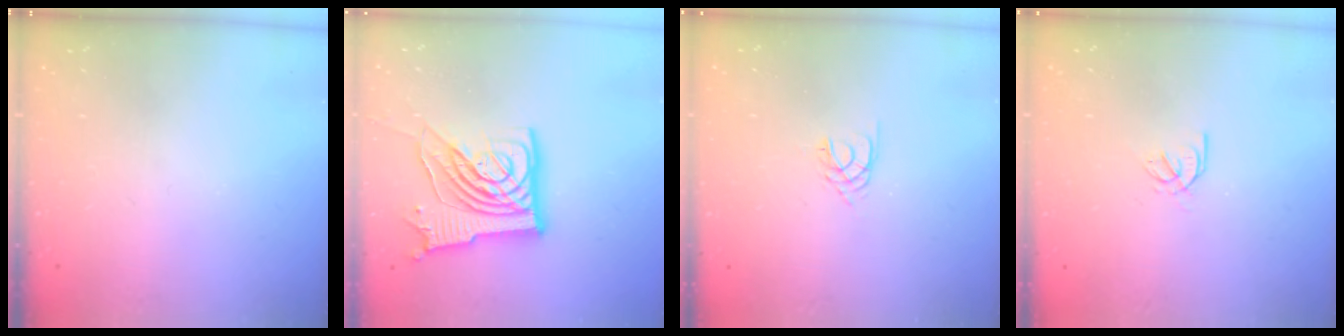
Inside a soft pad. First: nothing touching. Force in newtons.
{"total": 19.2, "press": 19.1, "slide": 2.3}
{"total": 2.1, "press": 2.1, "slide": 0.3}
{"total": 2.1, "press": 2.0, "slide": 0.5}